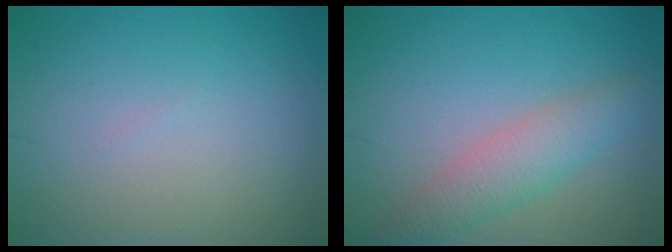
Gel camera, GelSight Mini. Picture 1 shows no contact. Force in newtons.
{"total": 3.5, "press": 3.5, "slide": 0.2}